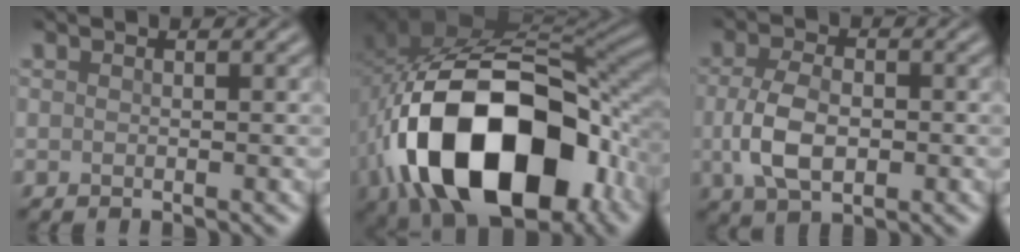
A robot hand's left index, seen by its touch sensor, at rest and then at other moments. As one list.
[{"total": 18.4, "force": [-6.1, 11.2, 13.3], "torque": [-0.229, -0.021, -0.094]}, {"total": 4.9, "force": [-0.6, 3.1, 3.8], "torque": [-0.082, -0.006, -0.013]}]